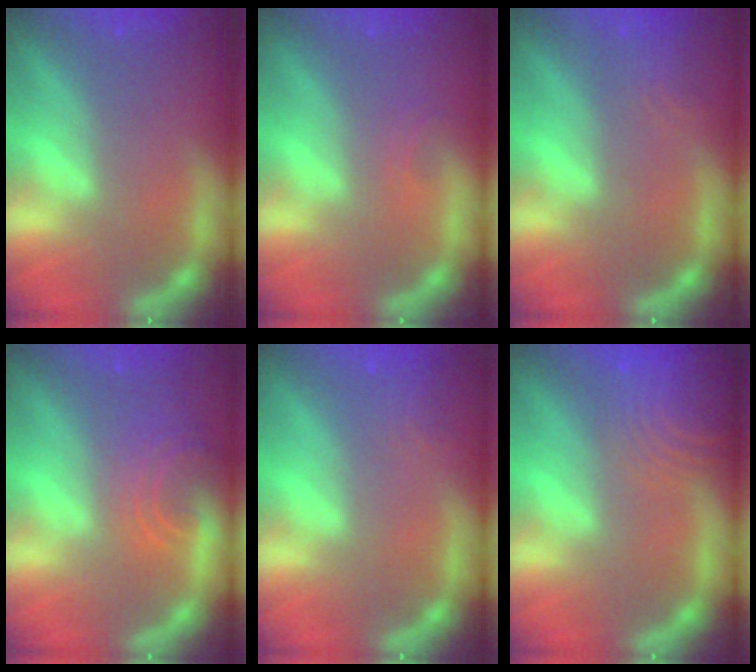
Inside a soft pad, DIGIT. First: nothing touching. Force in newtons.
{"total": 0.9}
{"total": 1.9}
{"total": 4.5}
{"total": 1.4}
{"total": 10.1}